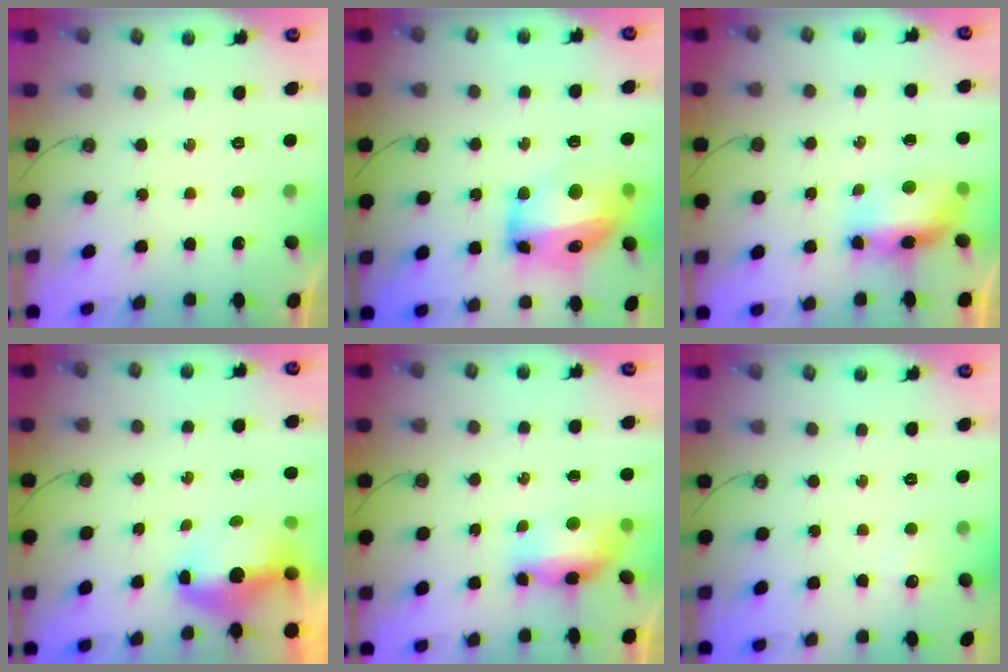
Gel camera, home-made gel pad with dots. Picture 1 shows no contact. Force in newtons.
{"total": 16.5, "press": 16.4, "slide": 1.6}
{"total": 10.0, "press": 9.0, "slide": 4.2}
{"total": 6.5, "press": 6.3, "slide": 1.4}
{"total": 10.1, "press": 9.1, "slide": 4.4}
{"total": 4.9, "press": 4.8, "slide": 1.0}